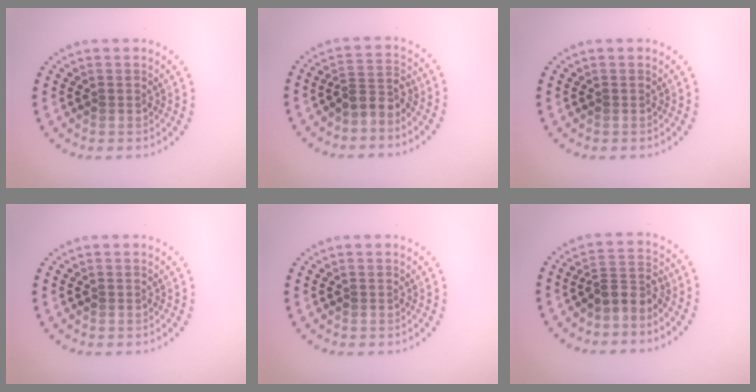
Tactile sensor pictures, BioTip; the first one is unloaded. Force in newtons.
{"total": 2.5, "press": 1.8, "slide": 1.7}
{"total": 0.0}
{"total": 0.0}
{"total": 0.0}
{"total": 2.6, "press": 1.9, "slide": 1.8}